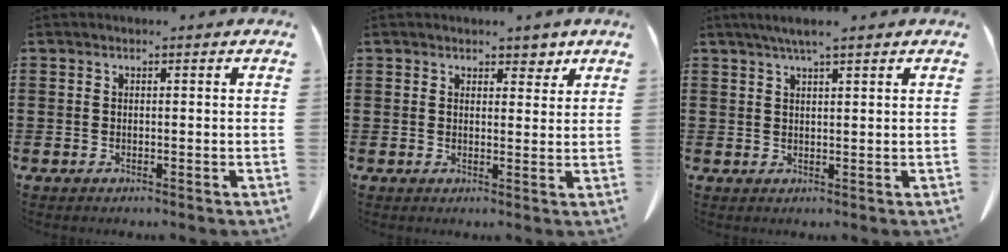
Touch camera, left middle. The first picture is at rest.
{"total": 3.2, "force": [2.7, 1.4, 1.1], "torque": [-0.012, -0.003, 0.047]}
{"total": 3.1, "force": [2.2, 0.1, 2.2], "torque": [-0.046, 0.001, 0.039]}